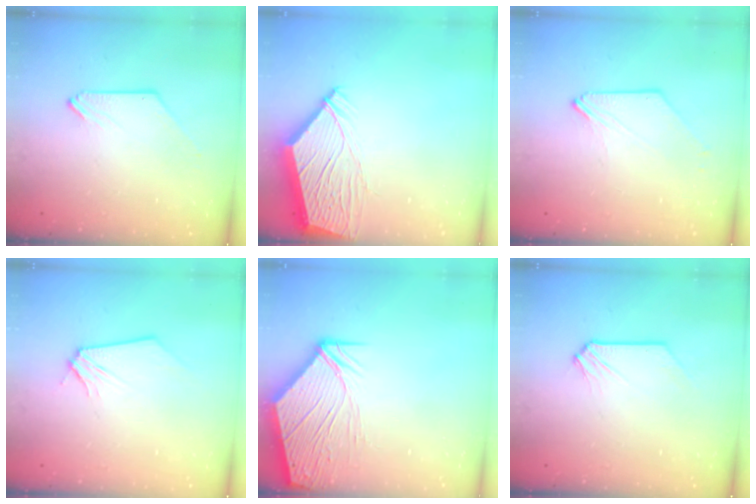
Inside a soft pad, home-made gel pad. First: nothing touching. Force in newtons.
{"total": 12.0, "press": 11.9, "slide": 1.4}
{"total": 1.7, "press": 1.6, "slide": 0.3}
{"total": 0.0}
{"total": 11.3, "press": 11.2, "slide": 1.3}
{"total": 0.0}